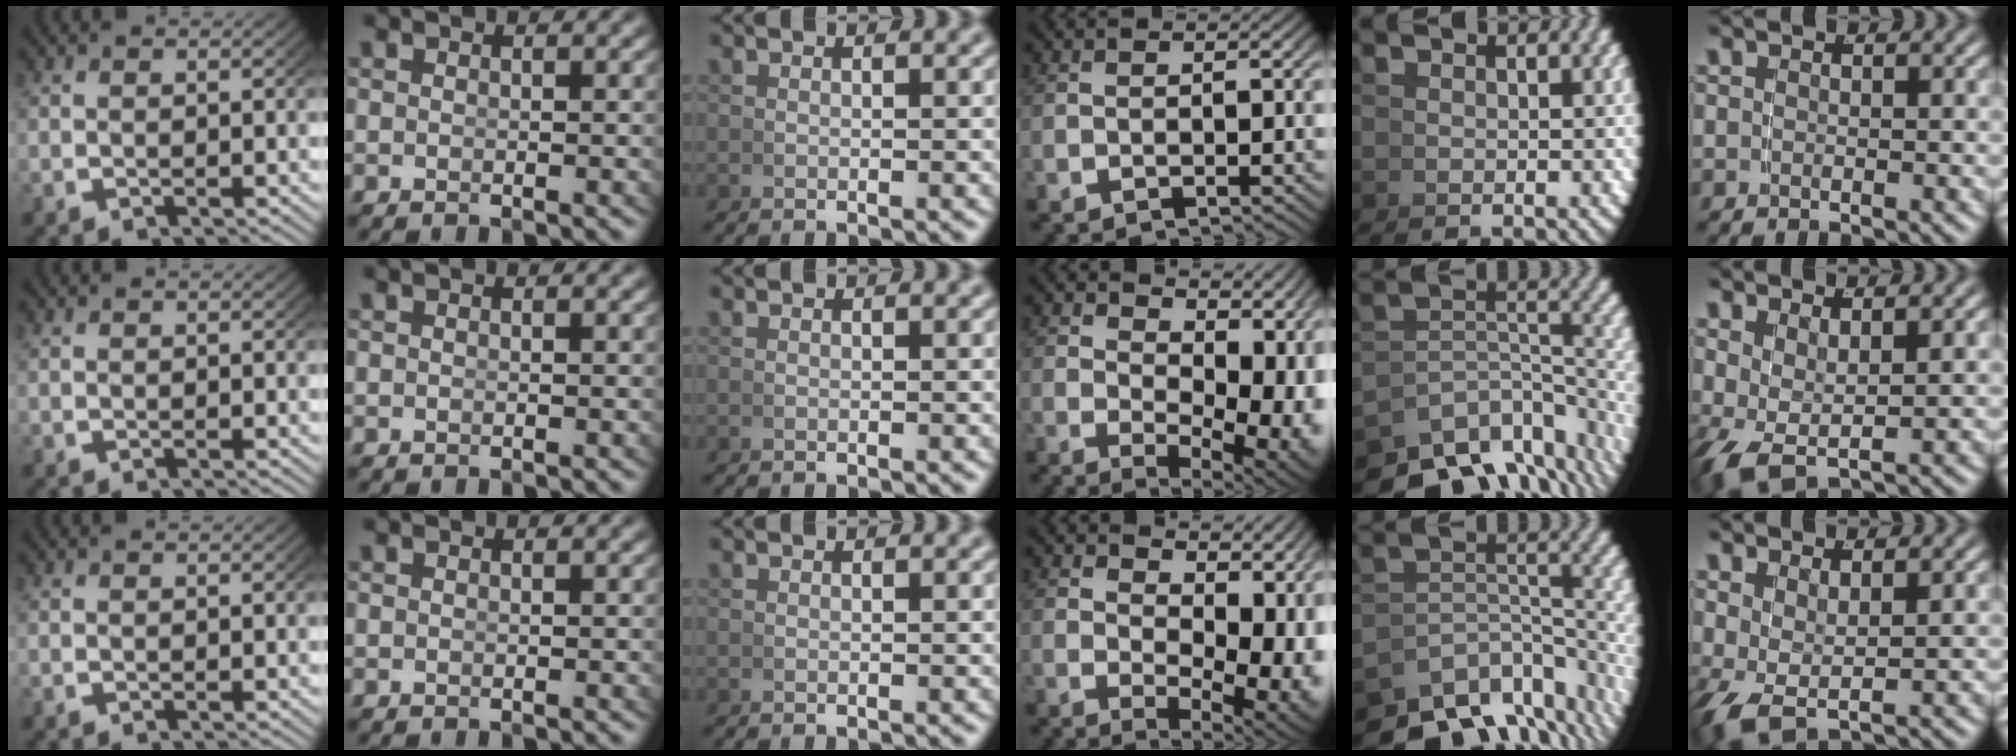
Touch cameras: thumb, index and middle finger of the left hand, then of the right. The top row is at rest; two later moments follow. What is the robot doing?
{"motion": "grasp_and_lifting", "object": "whiteboard"}